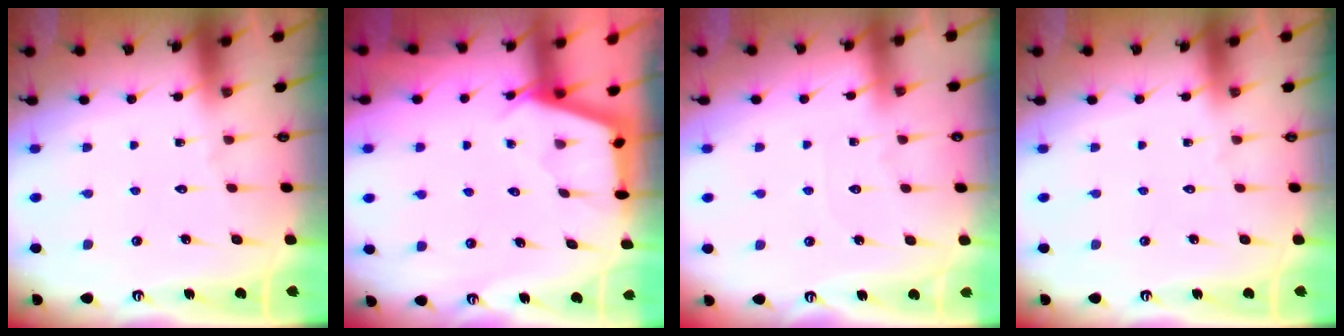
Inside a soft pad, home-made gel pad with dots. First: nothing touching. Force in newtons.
{"total": 2.8, "press": 2.8, "slide": 0.3}
{"total": 2.4, "press": 2.4, "slide": 0.4}
{"total": 0.0}